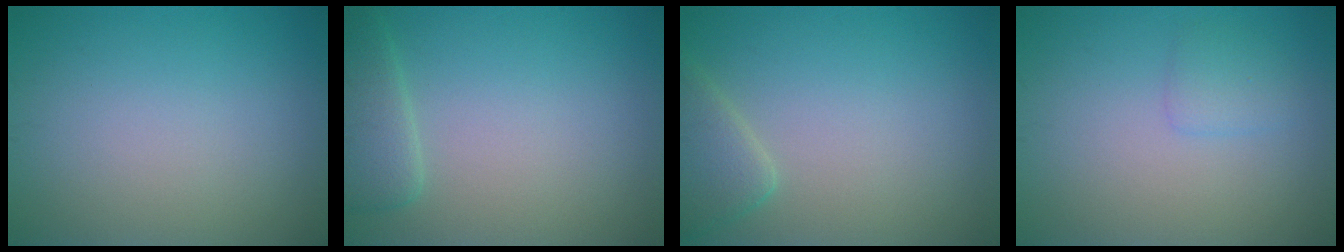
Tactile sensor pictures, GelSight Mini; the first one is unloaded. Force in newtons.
{"total": 2.9, "press": 2.9, "slide": 0.3}
{"total": 2.8, "press": 2.8, "slide": 0.2}
{"total": 1.4, "press": 1.4, "slide": 0.1}